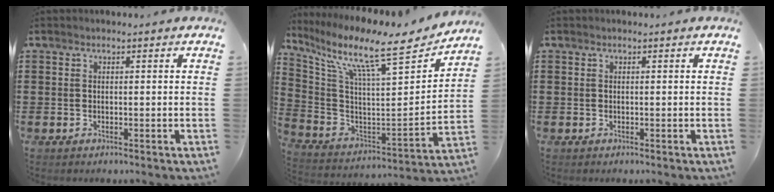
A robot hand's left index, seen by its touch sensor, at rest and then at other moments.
{"total": 11.8, "force": [9.0, 1.5, 7.5], "torque": [-0.163, -0.071, 0.142]}
{"total": 0.0}